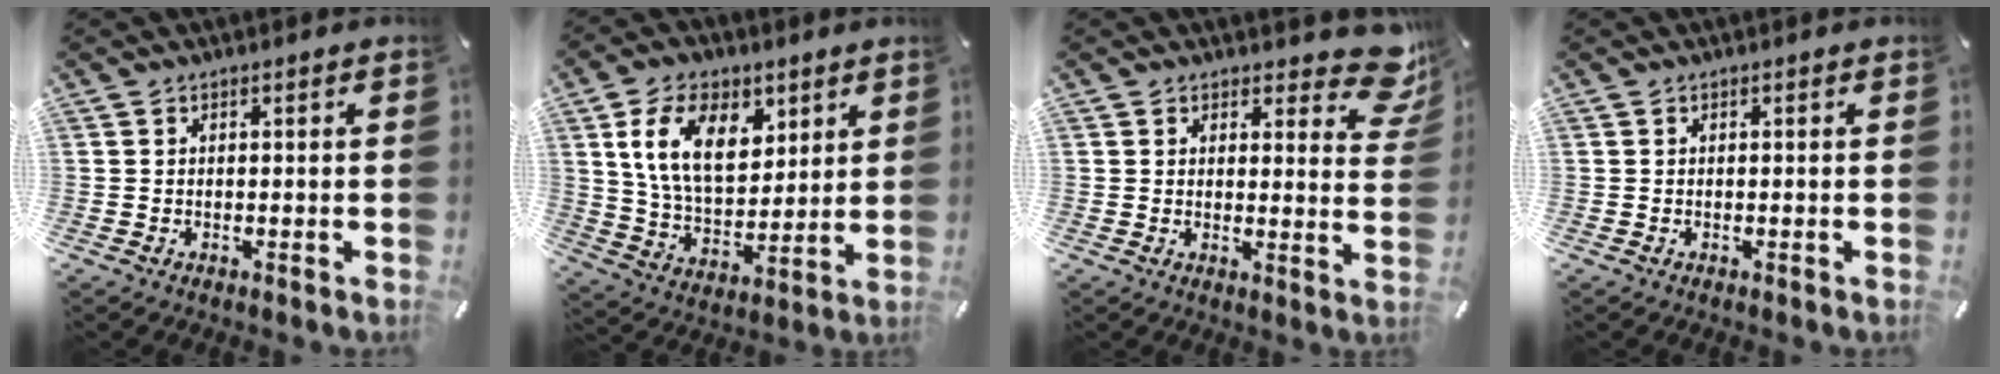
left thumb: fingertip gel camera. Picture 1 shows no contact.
{"total": 15.3, "force": [6.7, 9.9, 9.5], "torque": [-0.175, -0.007, 0.123]}
{"total": 8.0, "force": [5.5, 3.8, 4.4], "torque": [-0.033, -0.039, 0.093]}
{"total": 0.0}